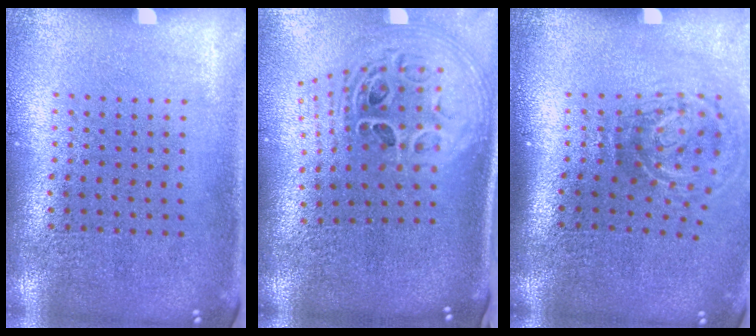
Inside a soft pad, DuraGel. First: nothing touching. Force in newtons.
{"total": 2.9, "press": 2.0, "slide": 2.1}
{"total": 2.0, "press": 1.2, "slide": 1.6}